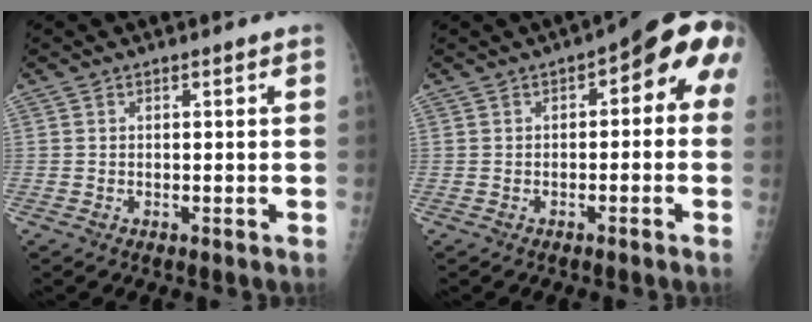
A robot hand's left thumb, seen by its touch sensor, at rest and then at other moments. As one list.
[{"total": 9.3, "force": [1.2, 4.5, 8.1], "torque": [-0.065, 0.034, 0.001]}]